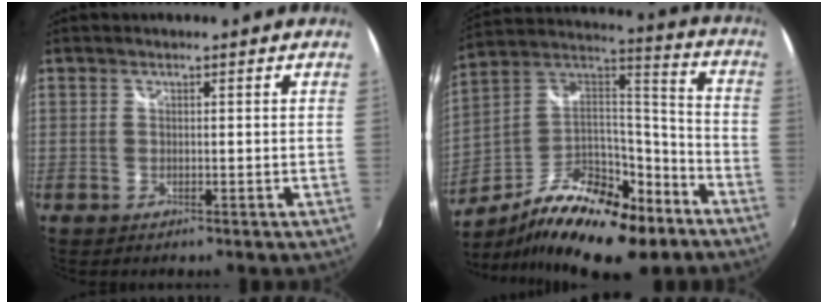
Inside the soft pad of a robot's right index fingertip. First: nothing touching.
{"total": 25.6, "force": [-15.8, 11.1, 16.8], "torque": [-0.306, -0.002, -0.251]}